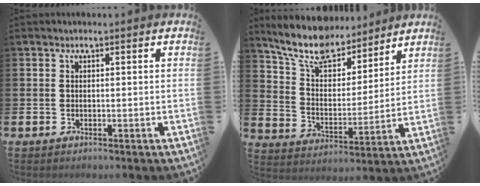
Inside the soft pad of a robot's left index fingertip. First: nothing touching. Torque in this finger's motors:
{"motor_torque": [1.21, -0.93, 0.25, 0.21]}